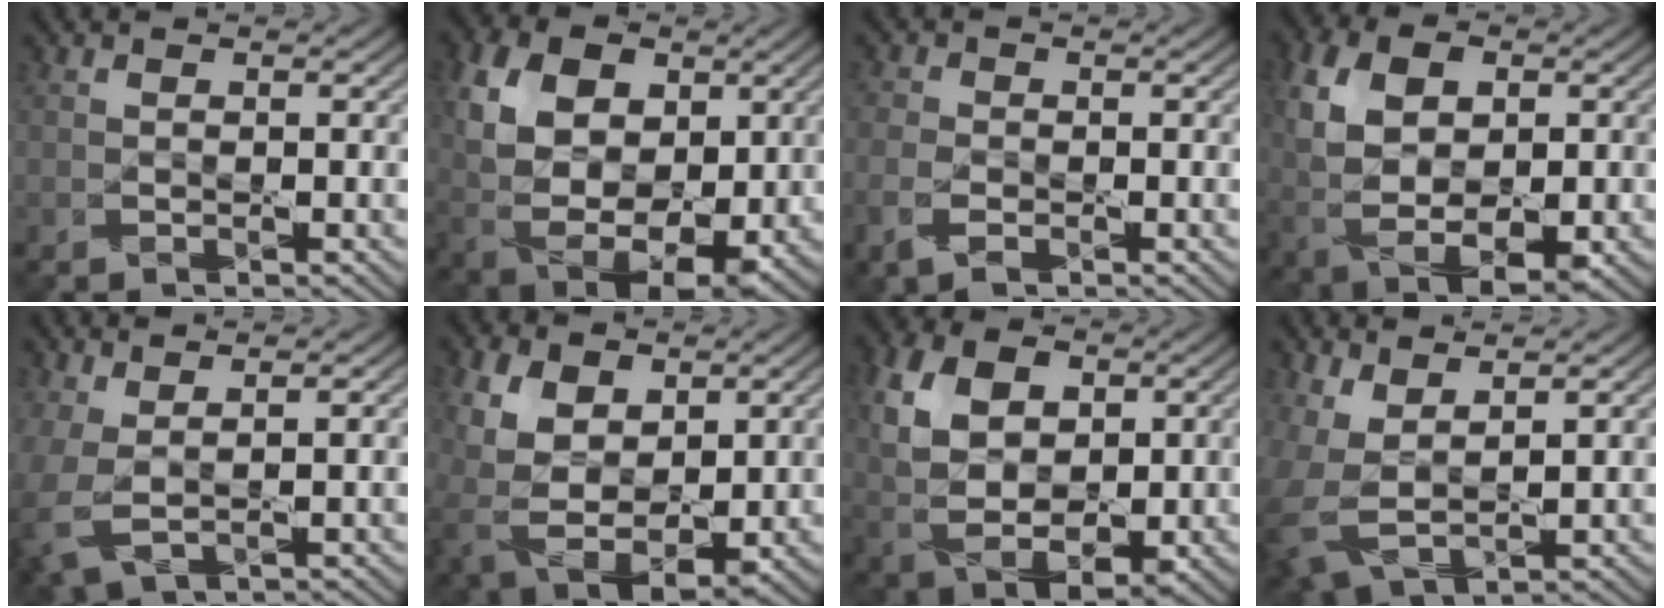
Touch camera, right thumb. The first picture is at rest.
{"total": 14.2, "force": [2.3, 9.8, 10.1], "torque": [-0.220, -0.008, 0.045]}
{"total": 4.1, "force": [-1.8, 2.4, 2.8], "torque": [-0.073, -0.007, -0.042]}
{"total": 11.4, "force": [0.4, 7.5, 8.5], "torque": [-0.202, -0.014, 0.006]}
{"total": 4.2, "force": [0.4, 2.1, 3.7], "torque": [-0.106, -0.006, 0.007]}
{"total": 9.9, "force": [1.7, 7.0, 6.8], "torque": [-0.183, -0.015, 0.035]}
{"total": 11.7, "force": [2.0, 8.1, 8.1], "torque": [-0.199, -0.001, 0.034]}
{"total": 7.5, "force": [1.8, 4.4, 5.8], "torque": [-0.174, -0.015, 0.048]}